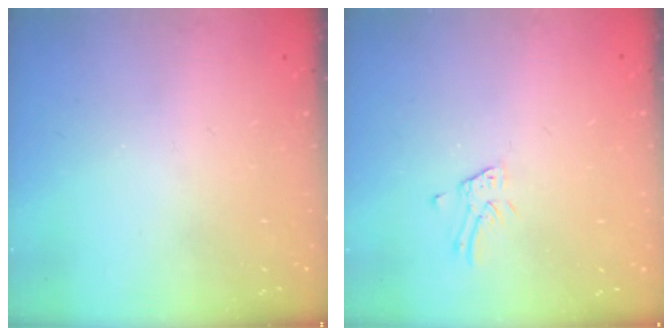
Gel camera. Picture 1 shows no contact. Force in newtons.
{"total": 1.3, "press": 1.3, "slide": 0.1}